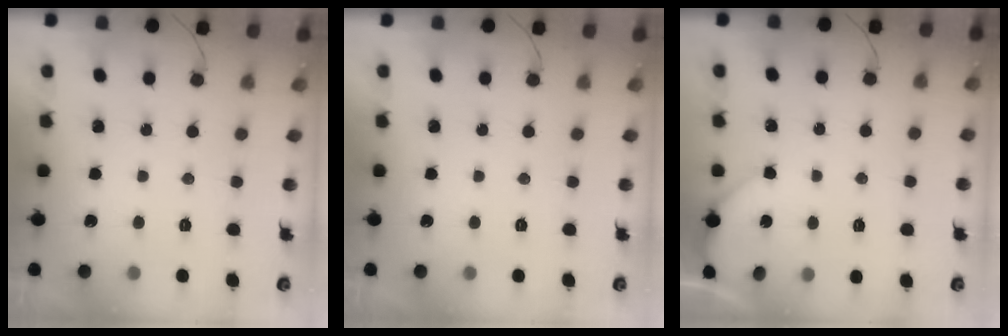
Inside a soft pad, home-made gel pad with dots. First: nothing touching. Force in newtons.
{"total": 0.0}
{"total": 2.1, "press": 2.1, "slide": 0.2}